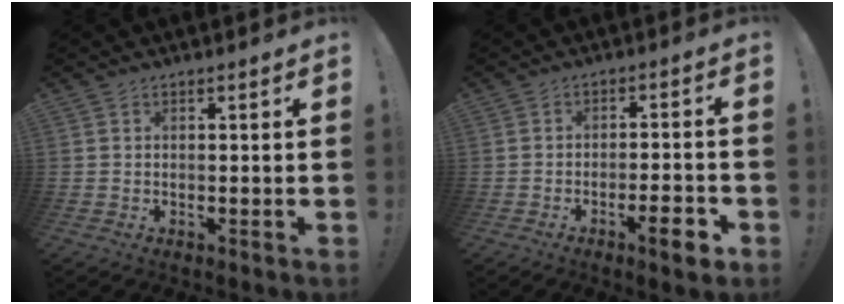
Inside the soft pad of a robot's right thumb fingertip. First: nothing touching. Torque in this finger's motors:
{"motor_torque": [1.20, 0.23, 0.76, -0.85, 0.00]}